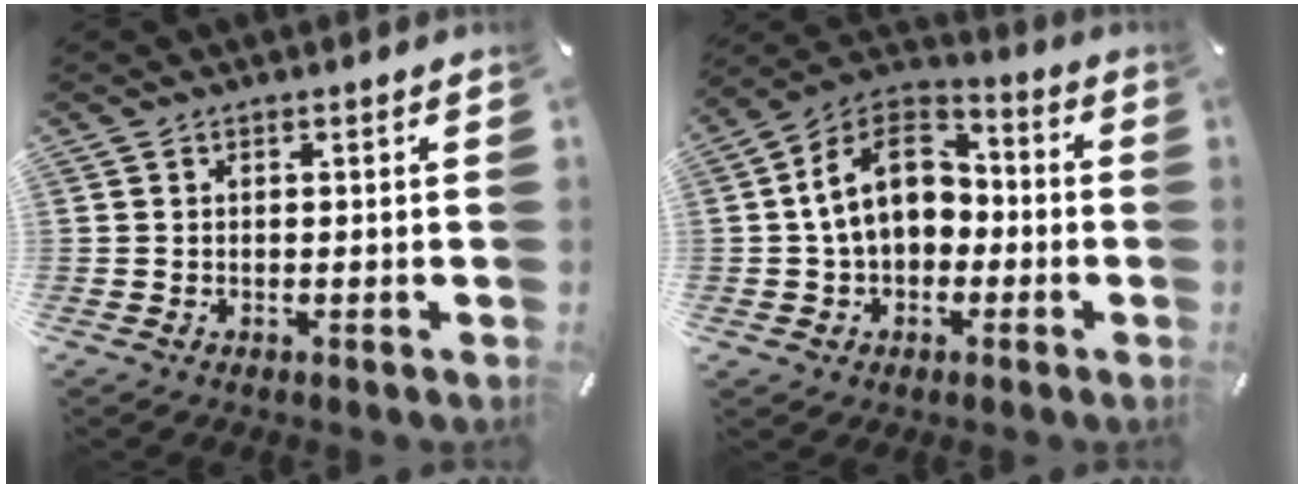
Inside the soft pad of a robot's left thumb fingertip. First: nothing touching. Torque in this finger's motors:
{"motor_torque": [2.21, 2.79, 0.94, -0.56, 0.44]}